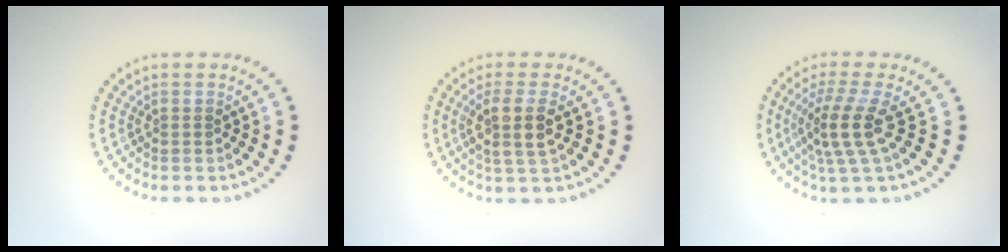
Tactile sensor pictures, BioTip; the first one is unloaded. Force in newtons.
{"total": 3.0, "press": 2.6, "slide": 1.4}
{"total": 3.8, "press": 2.9, "slide": 2.5}